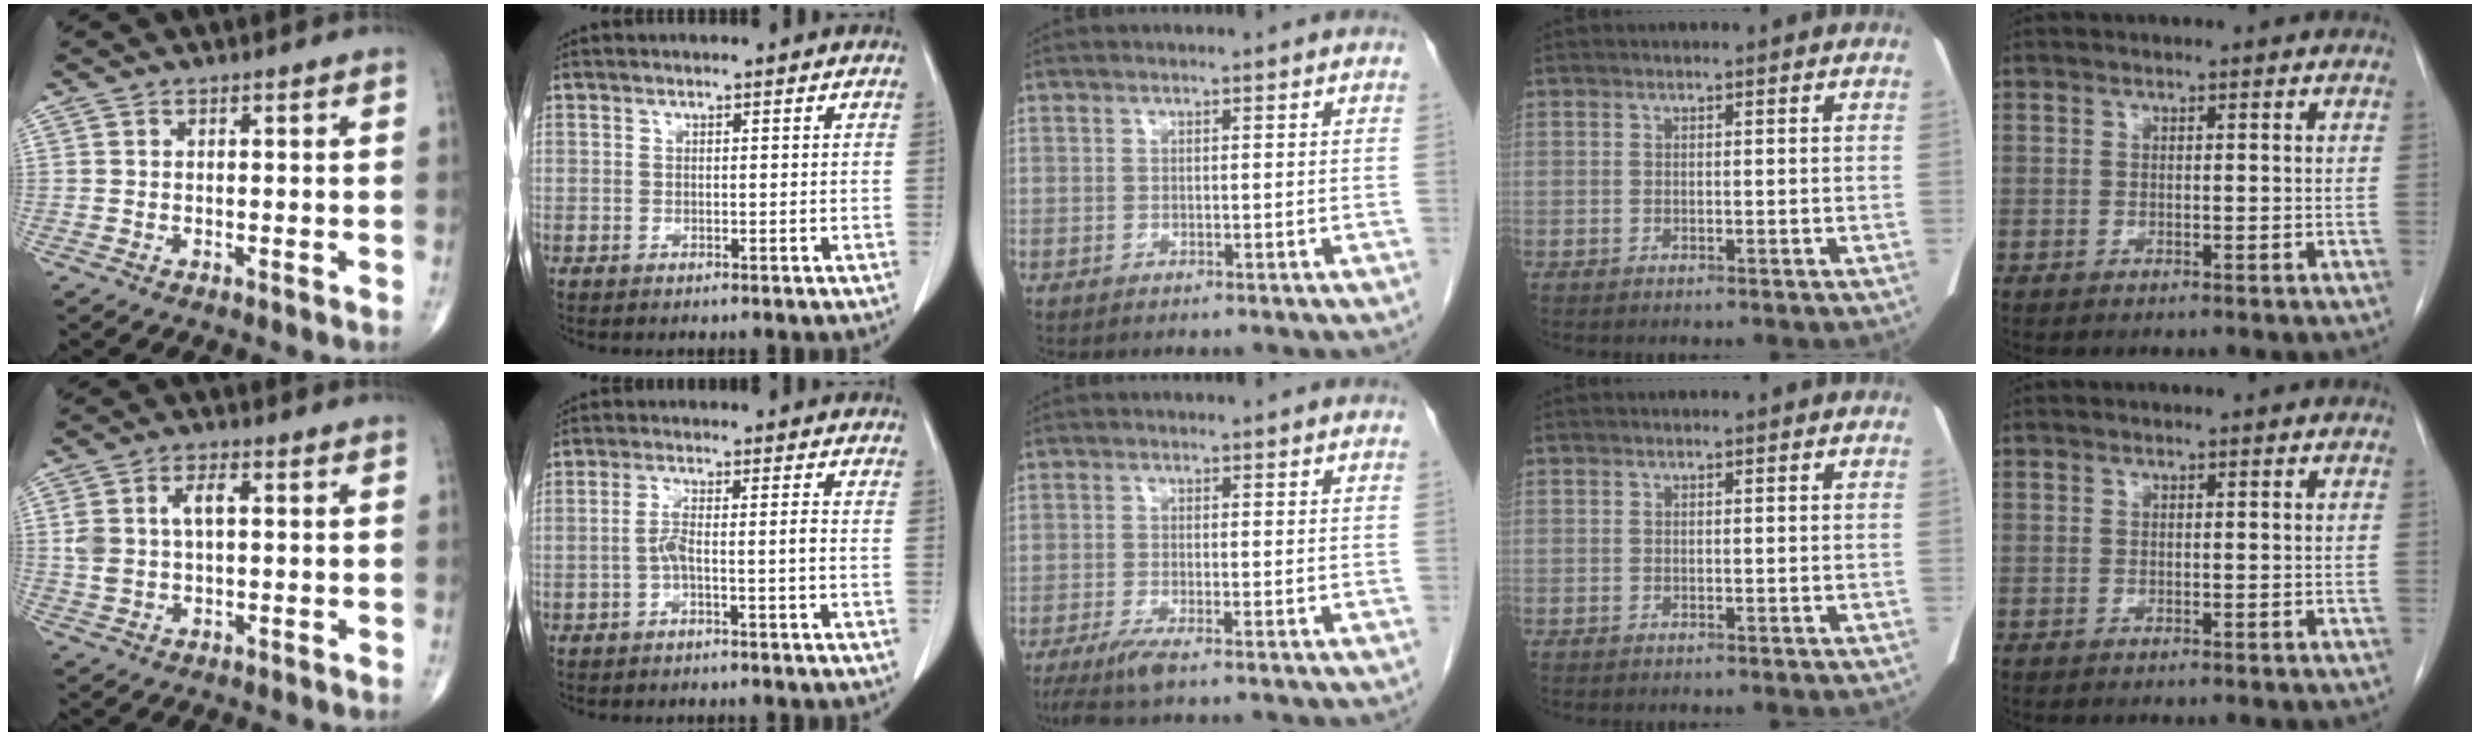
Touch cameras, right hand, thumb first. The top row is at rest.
{"thumb": {"total": 6.4, "force": [1.1, 3.4, 5.3], "torque": [-0.109, 0.012, 0.024]}, "index": {"total": 3.6, "force": [-1.2, 0.2, 3.4], "torque": [-0.065, 0.011, -0.023]}, "middle": {"total": 3.6, "force": [-2.5, 0.1, 2.6], "torque": [-0.053, -0.012, -0.050]}}